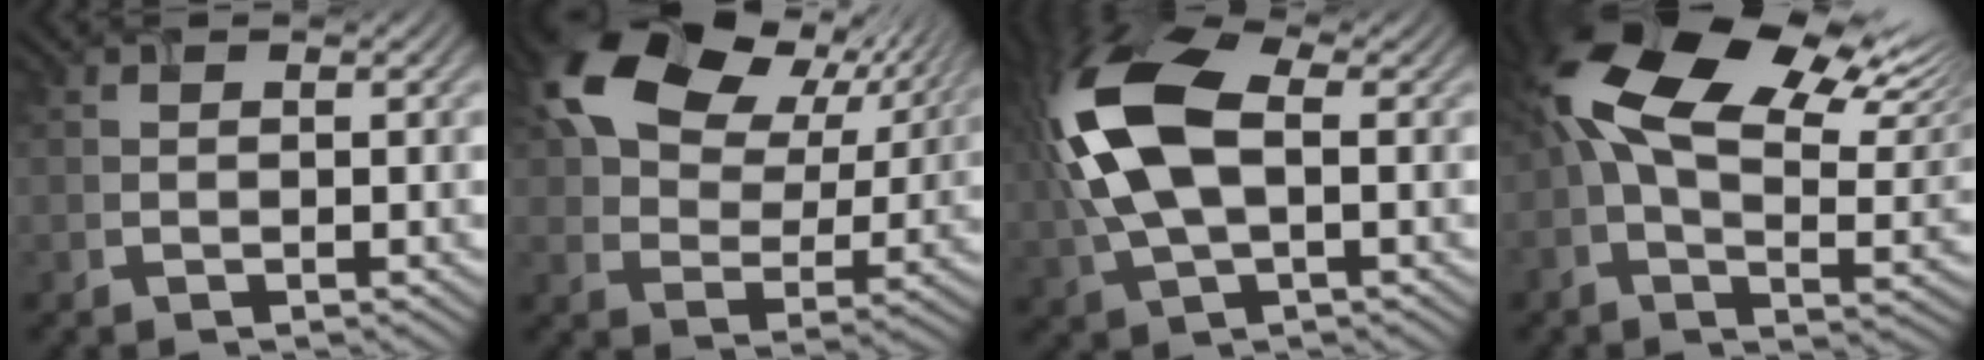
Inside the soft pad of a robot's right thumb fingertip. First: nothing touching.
{"total": 16.7, "force": [8.3, 10.4, 10.0], "torque": [-0.193, 0.014, 0.134]}
{"total": 13.0, "force": [1.3, 7.0, 11.0], "torque": [-0.276, 0.012, 0.023]}
{"total": 17.7, "force": [6.6, 8.4, 14.2], "torque": [-0.288, 0.022, 0.113]}